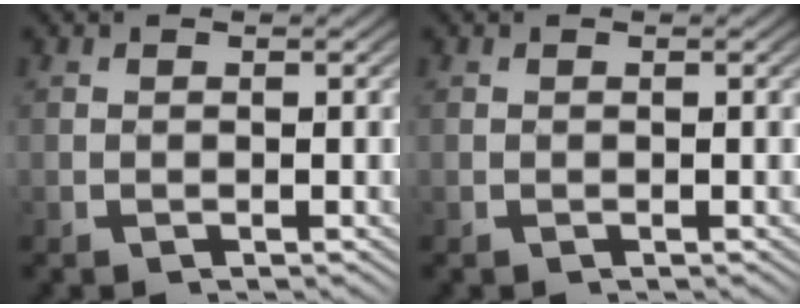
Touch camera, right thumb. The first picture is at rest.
{"total": 0.0}